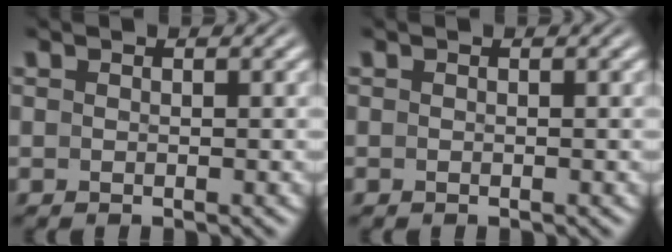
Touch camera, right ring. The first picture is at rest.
{"total": 0.0}